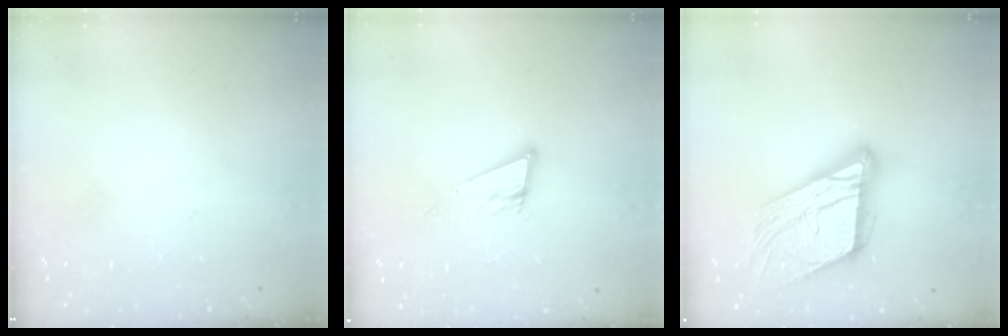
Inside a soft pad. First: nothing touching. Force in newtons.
{"total": 10.9, "press": 10.4, "slide": 3.3}
{"total": 21.2, "press": 21.0, "slide": 2.9}